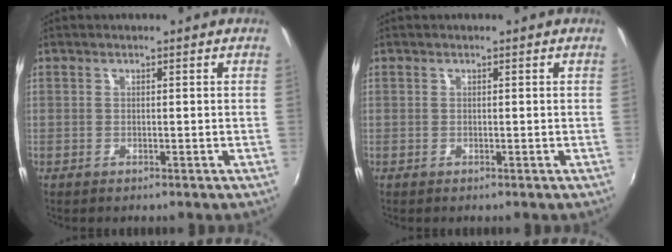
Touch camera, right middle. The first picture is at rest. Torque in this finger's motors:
{"motor_torque": [0.00, 0.00, 0.00, 0.00]}